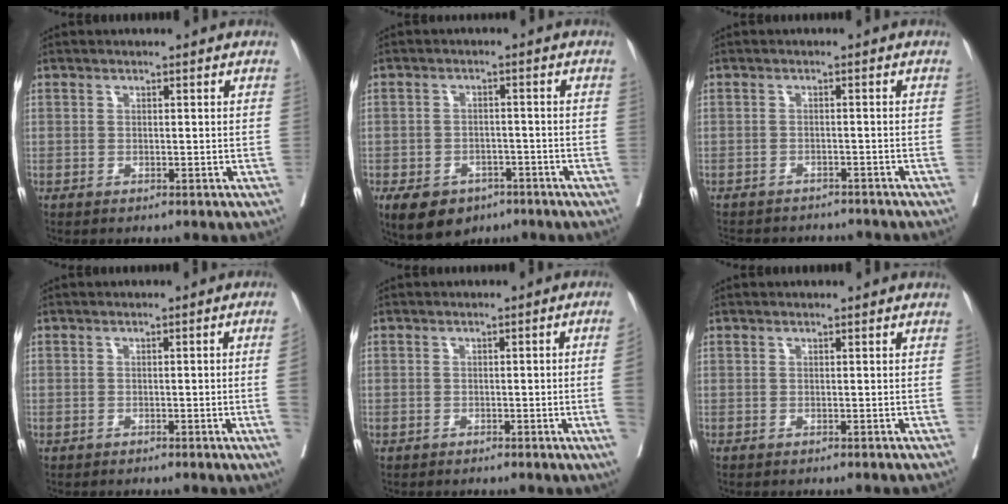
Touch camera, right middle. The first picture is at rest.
{"total": 8.8, "force": [-5.4, 5.8, 3.8], "torque": [-0.074, -0.001, -0.078]}
{"total": 10.3, "force": [-9.5, 3.1, 2.4], "torque": [-0.050, 0.005, -0.117]}
{"total": 2.7, "force": [-0.6, -0.3, 2.6], "torque": [-0.035, 0.004, -0.008]}
{"total": 3.5, "force": [-0.7, -0.1, 3.4], "torque": [-0.047, 0.006, -0.008]}
{"total": 0.0}